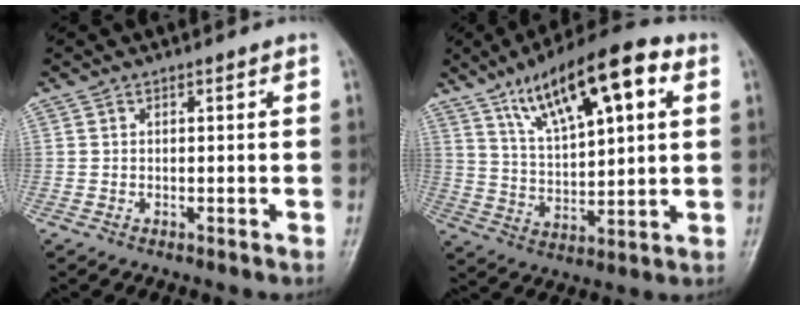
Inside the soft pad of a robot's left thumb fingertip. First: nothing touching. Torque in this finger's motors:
{"motor_torque": [0.66, 0.72, 1.48, -1.29, 0.21]}